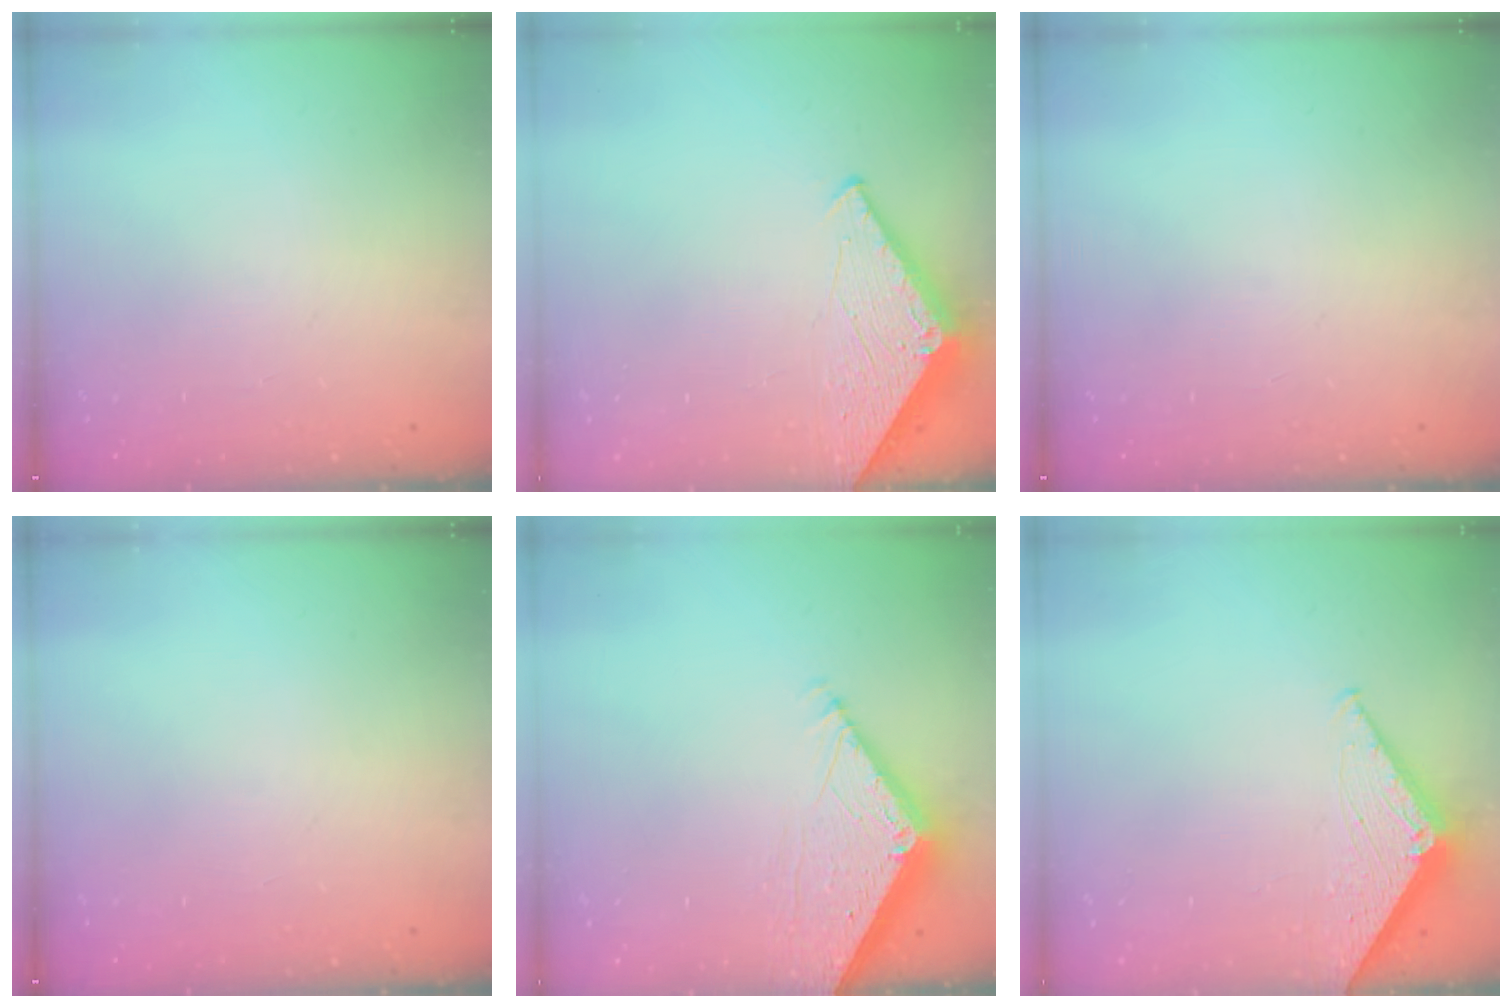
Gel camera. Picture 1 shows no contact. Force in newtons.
{"total": 2.8, "press": 2.8, "slide": 0.2}
{"total": 0.0}
{"total": 0.0}
{"total": 5.7, "press": 5.7, "slide": 0.0}
{"total": 2.8, "press": 2.8, "slide": 0.2}